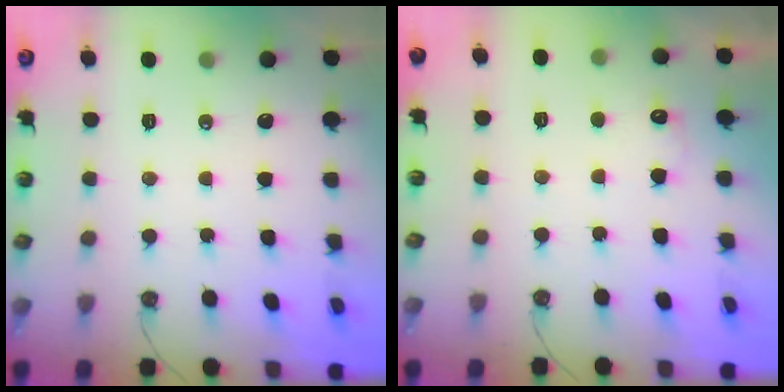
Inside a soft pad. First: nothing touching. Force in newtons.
{"total": 5.1, "press": 5.0, "slide": 1.2}